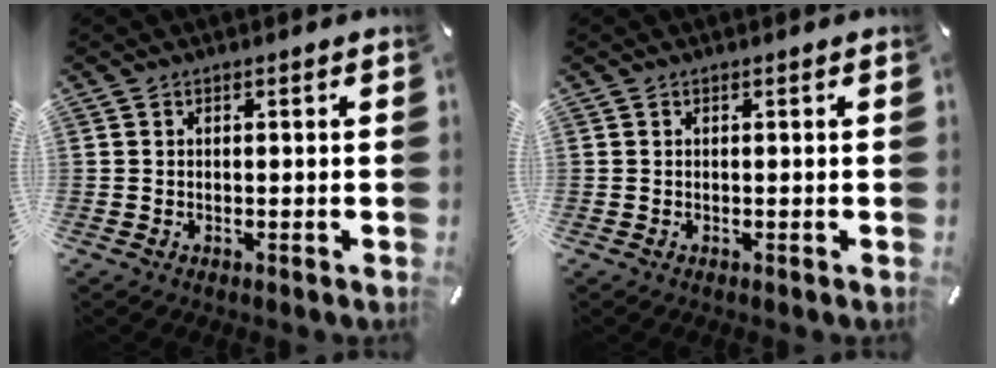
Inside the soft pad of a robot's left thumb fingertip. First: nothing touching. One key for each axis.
{"total": 0.0}